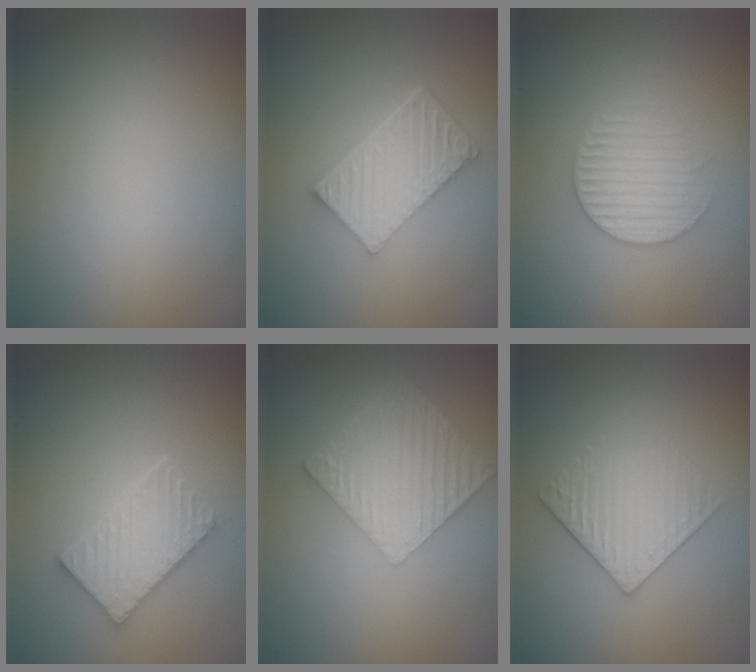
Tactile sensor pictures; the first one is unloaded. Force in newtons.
{"total": 6.7, "press": 4.5, "slide": 5.0}
{"total": 2.8, "press": 2.7, "slide": 0.6}
{"total": 3.4, "press": 3.3, "slide": 0.8}
{"total": 6.5, "press": 4.6, "slide": 4.6}
{"total": 3.2, "press": 2.9, "slide": 1.4}